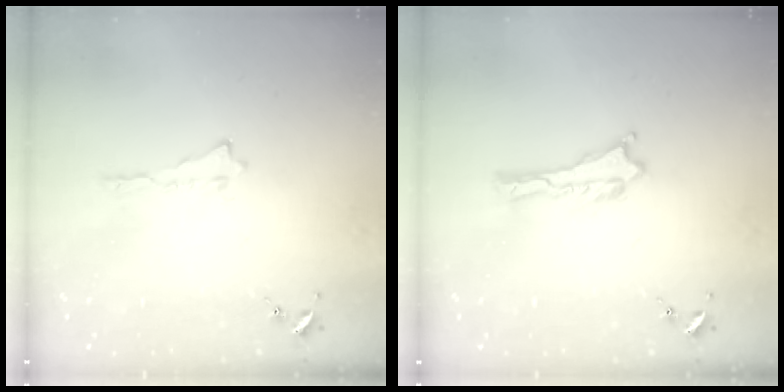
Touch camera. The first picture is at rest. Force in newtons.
{"total": 0.0}